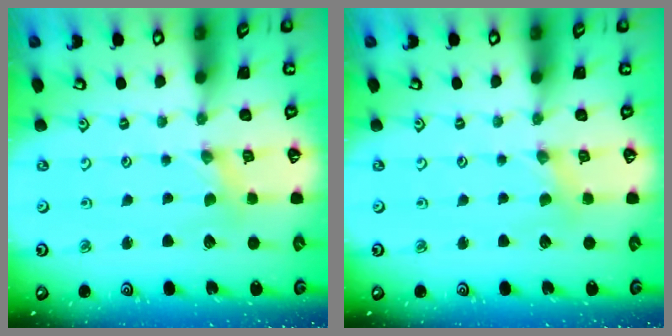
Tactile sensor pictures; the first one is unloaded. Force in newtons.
{"total": 2.5, "press": 2.4, "slide": 0.6}